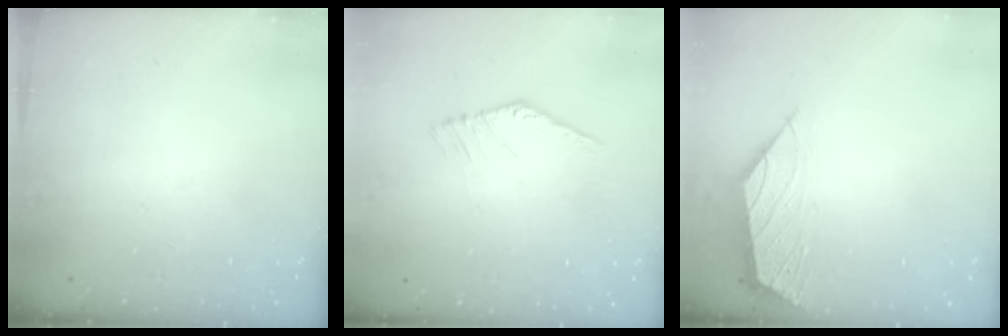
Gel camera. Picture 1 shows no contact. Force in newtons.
{"total": 1.8, "press": 1.7, "slide": 0.2}
{"total": 1.6, "press": 1.5, "slide": 0.5}